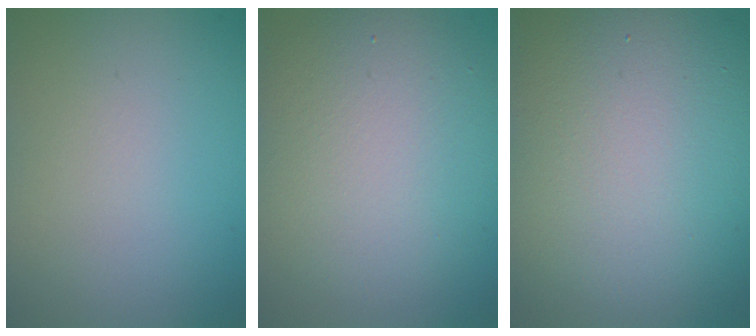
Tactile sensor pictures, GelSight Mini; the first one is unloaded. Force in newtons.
{"total": 8.3, "press": 8.2, "slide": 0.2}
{"total": 14.3, "press": 14.2, "slide": 0.7}